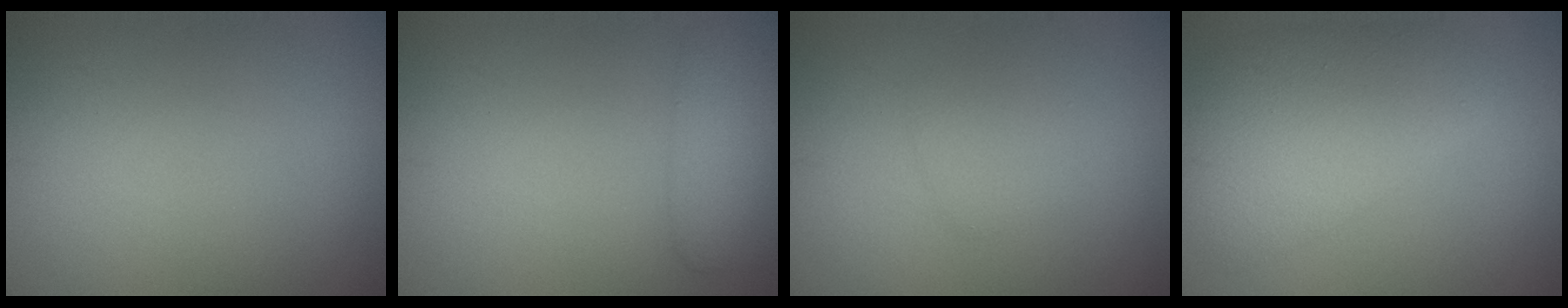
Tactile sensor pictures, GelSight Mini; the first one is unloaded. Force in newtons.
{"total": 2.3, "press": 2.3, "slide": 0.1}
{"total": 1.5, "press": 1.5, "slide": 0.0}
{"total": 5.8, "press": 5.8, "slide": 0.1}